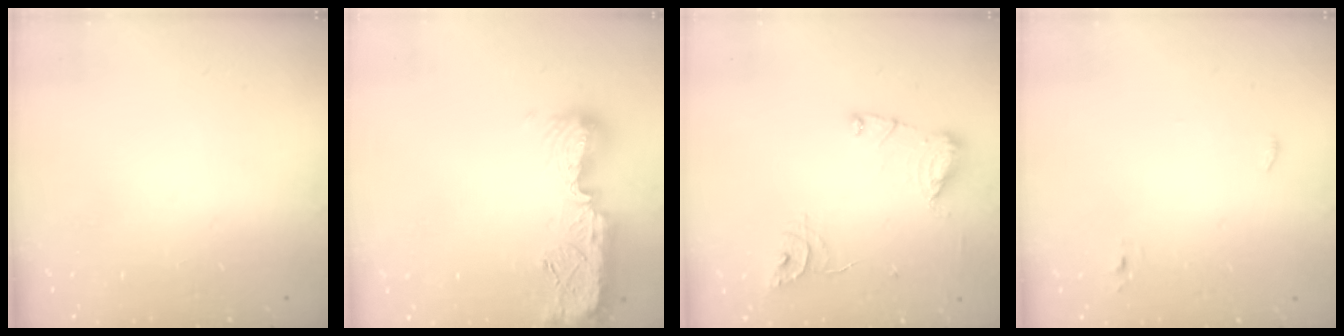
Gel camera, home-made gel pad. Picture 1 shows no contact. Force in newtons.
{"total": 15.6, "press": 15.6, "slide": 0.7}
{"total": 12.4, "press": 12.3, "slide": 1.1}
{"total": 2.8, "press": 2.6, "slide": 0.9}